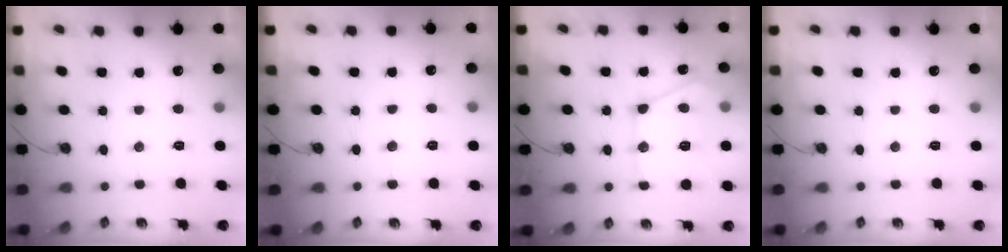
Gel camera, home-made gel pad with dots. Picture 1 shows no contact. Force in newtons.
{"total": 5.2, "press": 5.2, "slide": 0.7}
{"total": 15.8, "press": 15.7, "slide": 1.5}
{"total": 0.0}